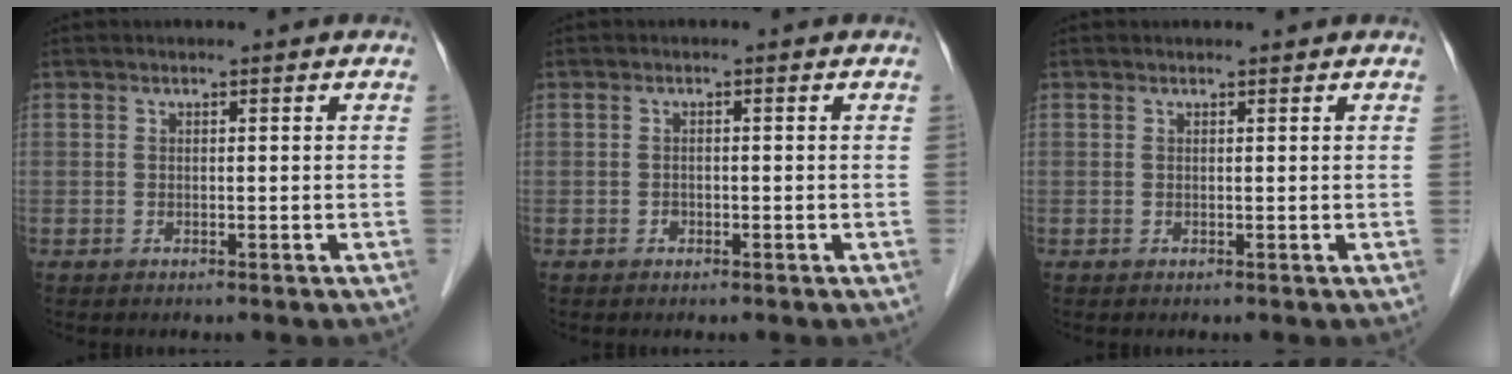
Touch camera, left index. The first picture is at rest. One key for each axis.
{"total": 0.7, "fx": -0.4, "fy": 0.5, "fz": 0.2, "tx": -0.003, "ty": 0.003, "tz": -0.007}
{"total": 0.6, "fx": 0.6, "fy": 0.2, "fz": 0.1, "tx": -0.007, "ty": 0.005, "tz": 0.009}